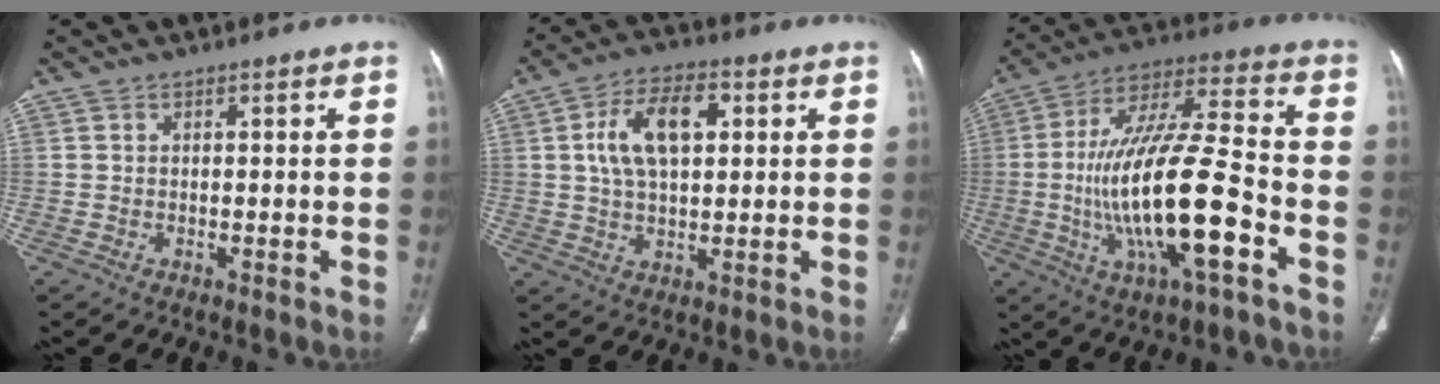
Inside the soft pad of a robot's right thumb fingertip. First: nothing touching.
{"total": 11.8, "force": [2.7, 6.4, 9.5], "torque": [-0.163, 0.010, 0.046]}
{"total": 22.5, "force": [-5.5, 6.2, 20.9], "torque": [-0.409, 0.031, -0.087]}